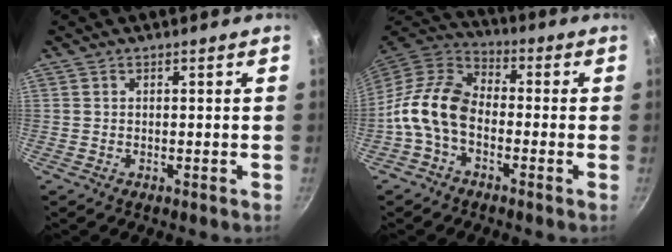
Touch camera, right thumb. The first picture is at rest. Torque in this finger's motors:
{"motor_torque": [1.98, 2.44, 1.16, -1.22, 0.51]}